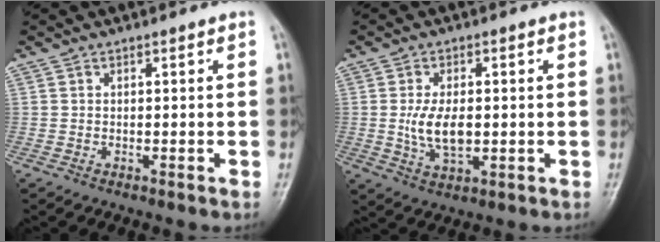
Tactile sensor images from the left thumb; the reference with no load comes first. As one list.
[{"total": 7.1, "force": [-0.2, 3.8, 6.0], "torque": [-0.113, -0.007, 0.001]}]